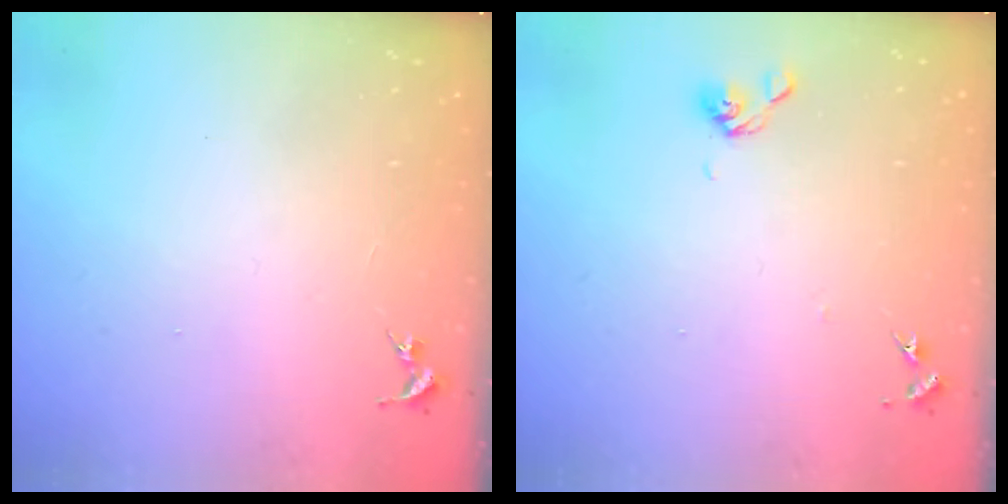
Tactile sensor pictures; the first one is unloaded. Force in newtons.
{"total": 4.8, "press": 4.7, "slide": 0.8}